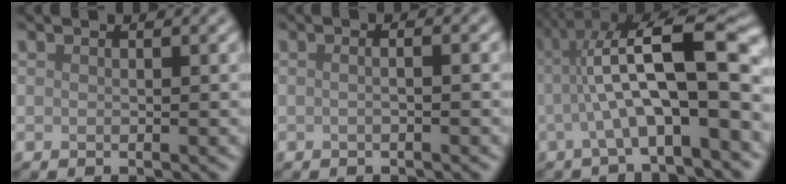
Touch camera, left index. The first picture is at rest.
{"total": 2.7, "force": [0.5, 1.4, 2.2], "torque": [-0.006, 0.013, -0.023]}
{"total": 10.3, "force": [-0.2, 2.4, 10.0], "torque": [-0.160, 0.031, -0.003]}